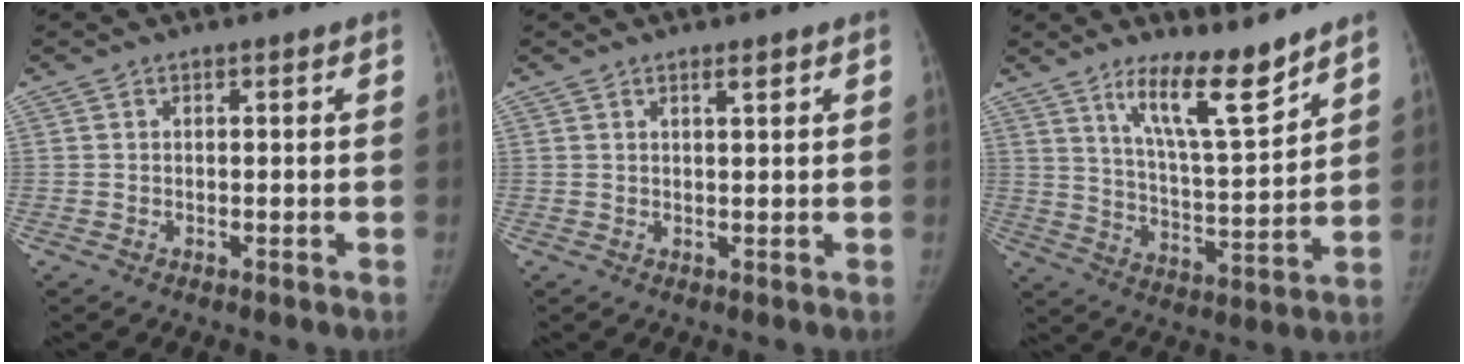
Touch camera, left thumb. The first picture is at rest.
{"total": 1.3, "force": [0.9, 0.2, 1.0], "torque": [-0.014, -0.005, 0.015]}
{"total": 12.1, "force": [8.8, 2.0, 8.0], "torque": [-0.121, -0.073, 0.158]}